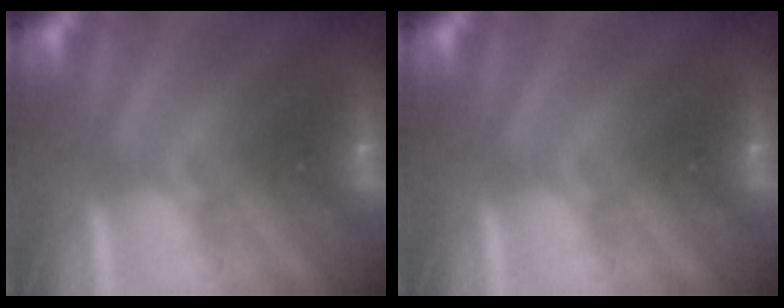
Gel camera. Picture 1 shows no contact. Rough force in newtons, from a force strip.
{"total": 0.0}